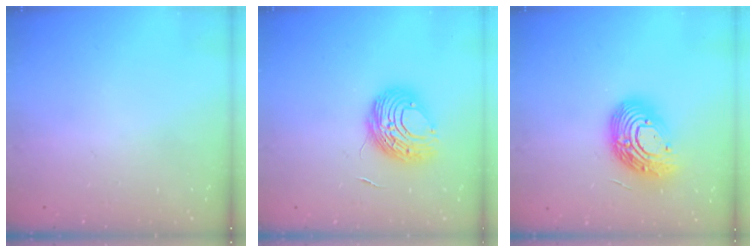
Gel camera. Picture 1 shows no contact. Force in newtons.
{"total": 9.6, "press": 9.5, "slide": 0.9}
{"total": 15.7, "press": 15.7, "slide": 1.1}